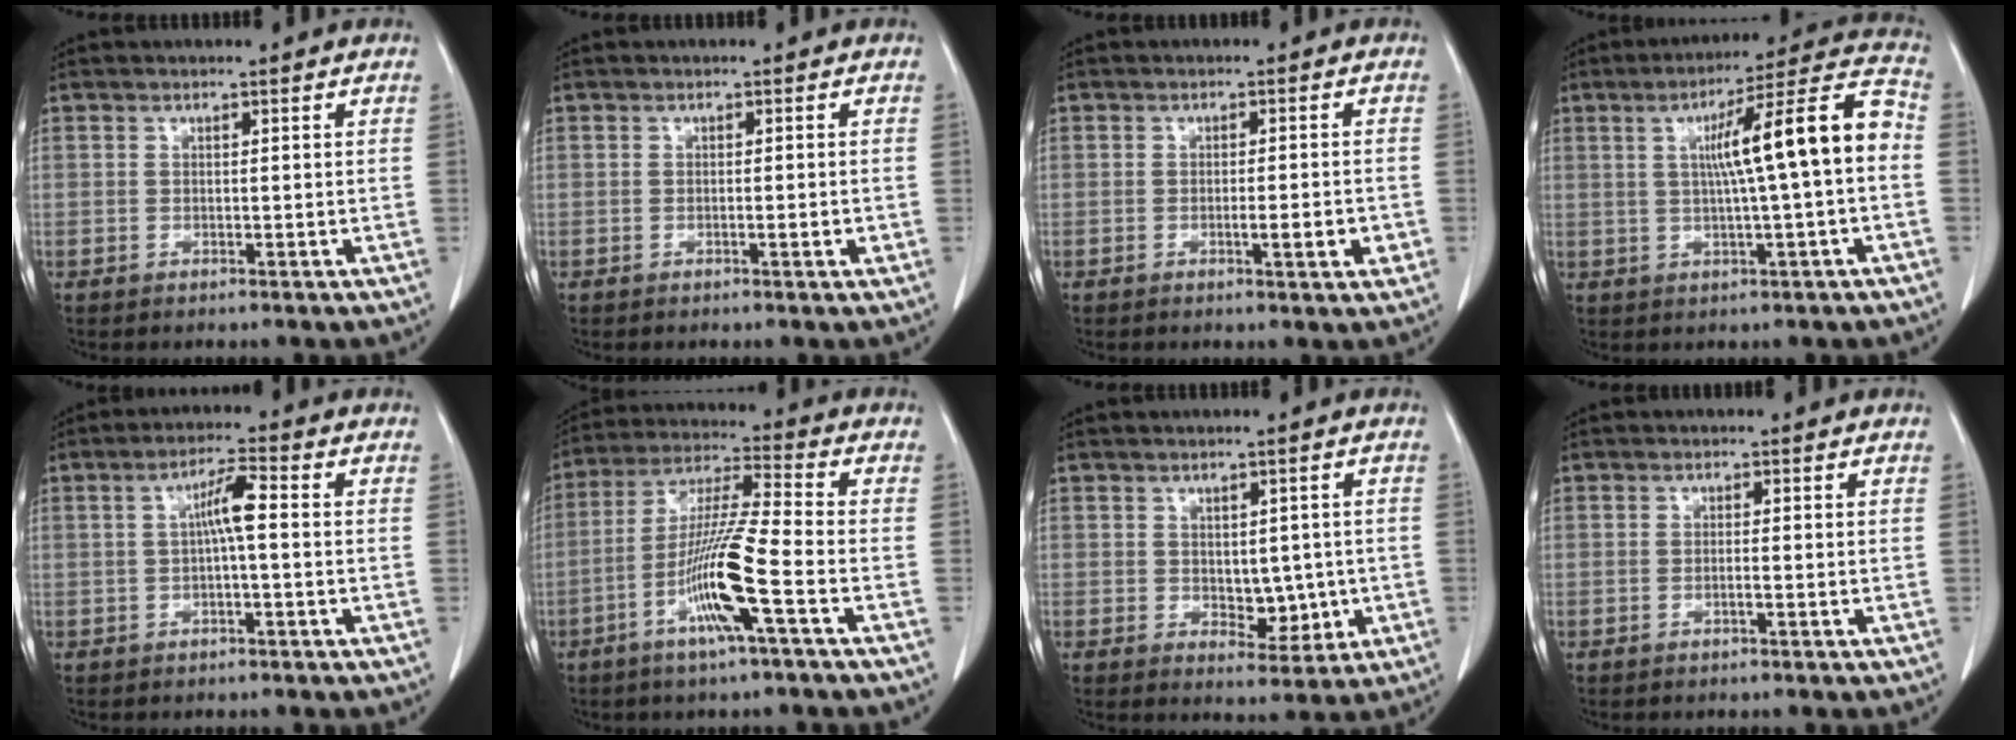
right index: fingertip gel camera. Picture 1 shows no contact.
{"total": 1.2, "force": [-0.3, 0.1, 1.1], "torque": [-0.019, -0.001, -0.004]}
{"total": 3.7, "force": [-1.1, 0.5, 3.5], "torque": [-0.051, -0.003, -0.014]}
{"total": 12.8, "force": [0.5, 0.1, 12.8], "torque": [-0.188, 0.025, 0.003]}
{"total": 4.3, "force": [0.1, 0.3, 4.3], "torque": [-0.077, 0.012, 0.002]}
{"total": 12.1, "force": [-4.7, -0.5, 11.1], "torque": [-0.220, -0.005, -0.094]}
{"total": 4.9, "force": [-0.4, 2.9, 4.0], "torque": [-0.045, -0.001, 0.006]}
{"total": 0.7, "force": [-0.3, -0.1, 0.6], "torque": [-0.012, 0.001, -0.006]}